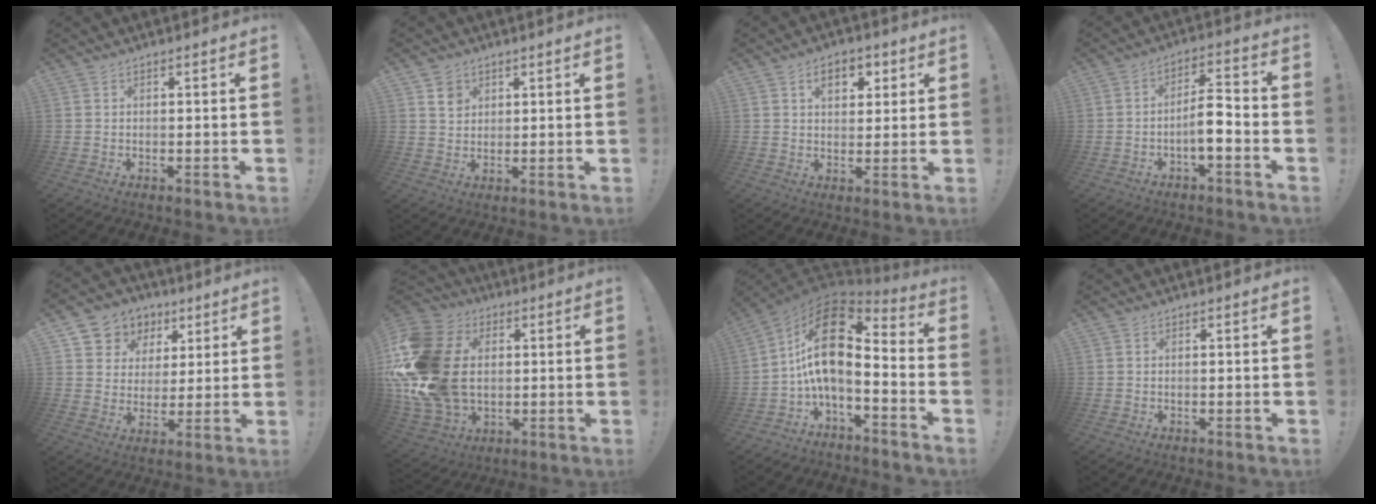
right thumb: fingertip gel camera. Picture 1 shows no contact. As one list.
[{"total": 4.7, "force": [2.8, 3.7, 1.1], "torque": [-0.001, -0.017, 0.050]}, {"total": 7.6, "force": [3.2, 5.2, 4.6], "torque": [-0.057, -0.003, 0.055]}, {"total": 8.3, "force": [-2.5, 2.9, 7.3], "torque": [-0.124, 0.019, -0.044]}, {"total": 8.5, "force": [3.4, 7.6, 1.6], "torque": [-0.019, -0.027, 0.071]}, {"total": 27.6, "force": [0.6, 20.1, 18.9], "torque": [-0.372, 0.002, 0.035]}, {"total": 17.0, "force": [2.3, 8.2, 14.7], "torque": [-0.266, -0.009, 0.040]}, {"total": 0.0}]